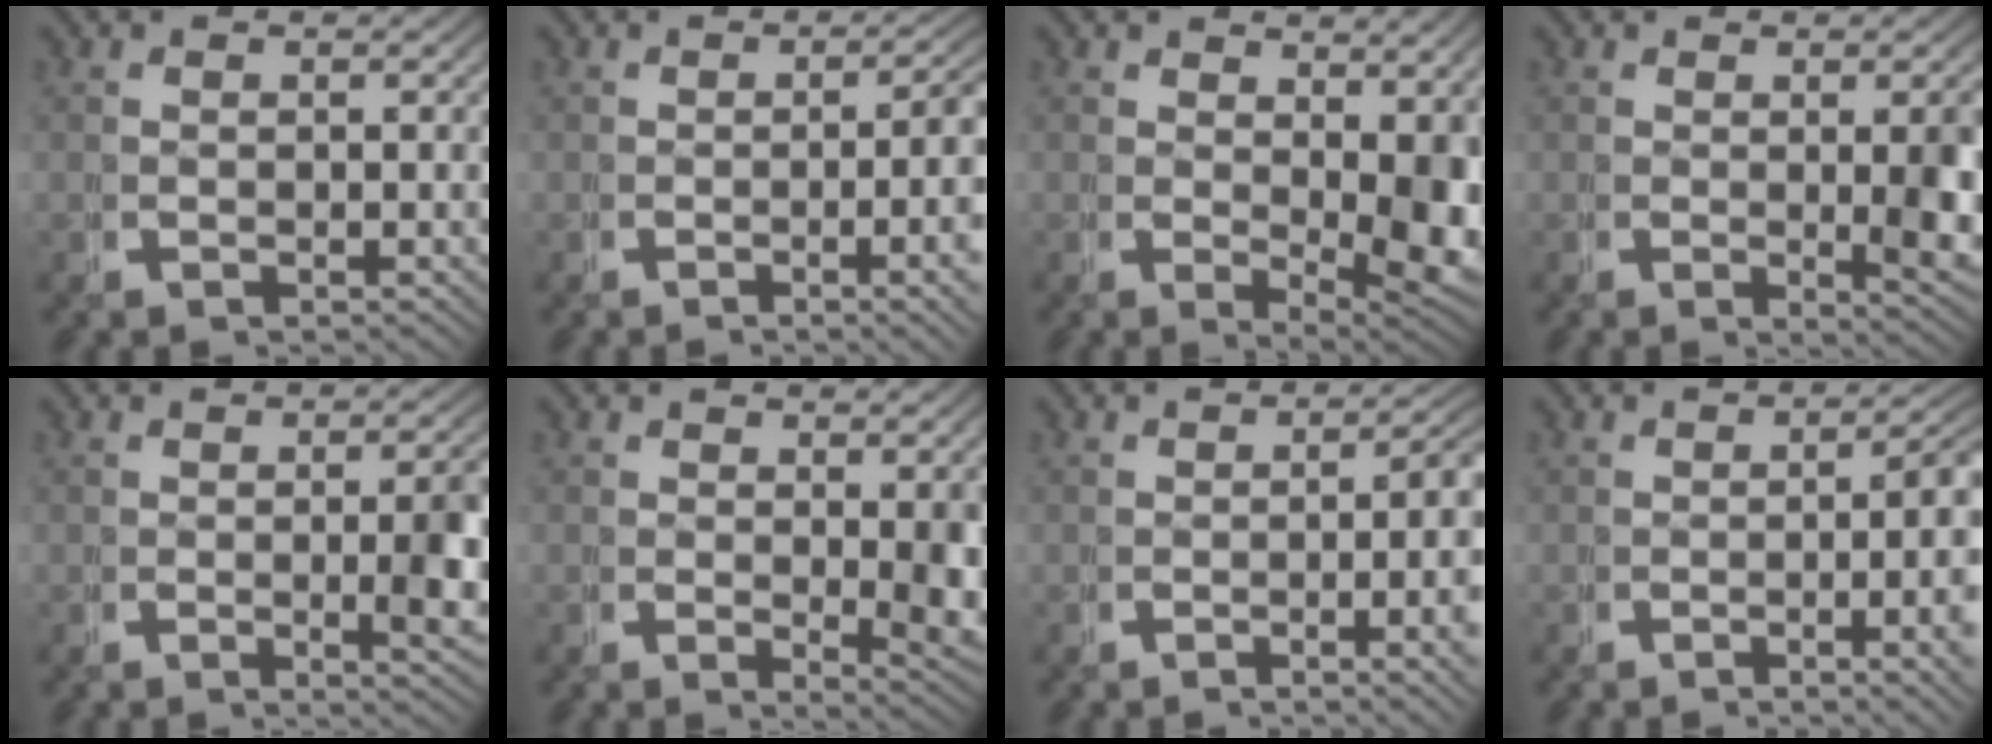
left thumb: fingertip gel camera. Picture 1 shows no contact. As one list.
[{"total": 4.7, "force": [-0.9, 1.0, 4.5], "torque": [-0.061, 0.001, -0.015]}, {"total": 6.1, "force": [0.6, 2.8, 5.4], "torque": [-0.069, -0.034, 0.029]}, {"total": 4.8, "force": [-0.1, 1.2, 4.6], "torque": [-0.069, -0.014, 0.005]}, {"total": 4.3, "force": [-0.2, 0.9, 4.2], "torque": [-0.059, -0.007, -0.001]}, {"total": 4.2, "force": [0.6, 1.5, 3.9], "torque": [-0.053, -0.023, 0.018]}, {"total": 5.2, "force": [-0.8, 1.2, 5.0], "torque": [-0.067, 0.001, -0.012]}, {"total": 6.1, "force": [-0.9, 1.7, 5.8], "torque": [-0.076, 0.000, -0.014]}]